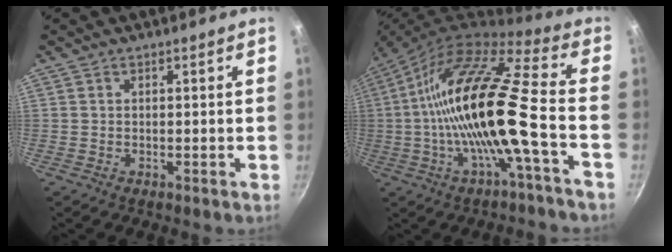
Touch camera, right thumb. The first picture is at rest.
{"total": 18.4, "force": [-4.2, 2.7, 17.7], "torque": [-0.314, 0.035, -0.089]}